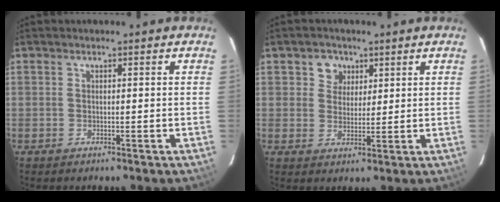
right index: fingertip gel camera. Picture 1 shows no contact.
{"total": 4.3, "force": [1.9, 3.7, 0.8], "torque": [-0.002, 0.011, 0.035]}